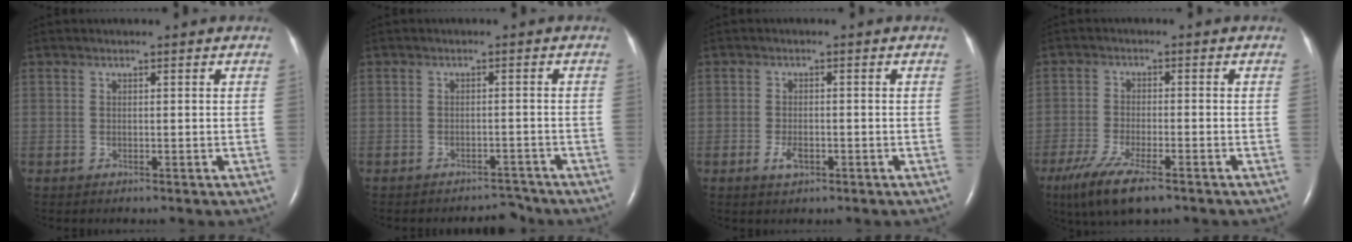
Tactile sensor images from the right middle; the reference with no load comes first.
{"total": 3.1, "force": [-3.0, 0.8, 0.1], "torque": [-0.001, 0.000, -0.044]}
{"total": 2.4, "force": [-1.1, 1.1, 1.8], "torque": [-0.042, 0.000, -0.018]}
{"total": 9.3, "force": [-6.2, 1.9, 6.7], "torque": [-0.128, -0.024, -0.103]}